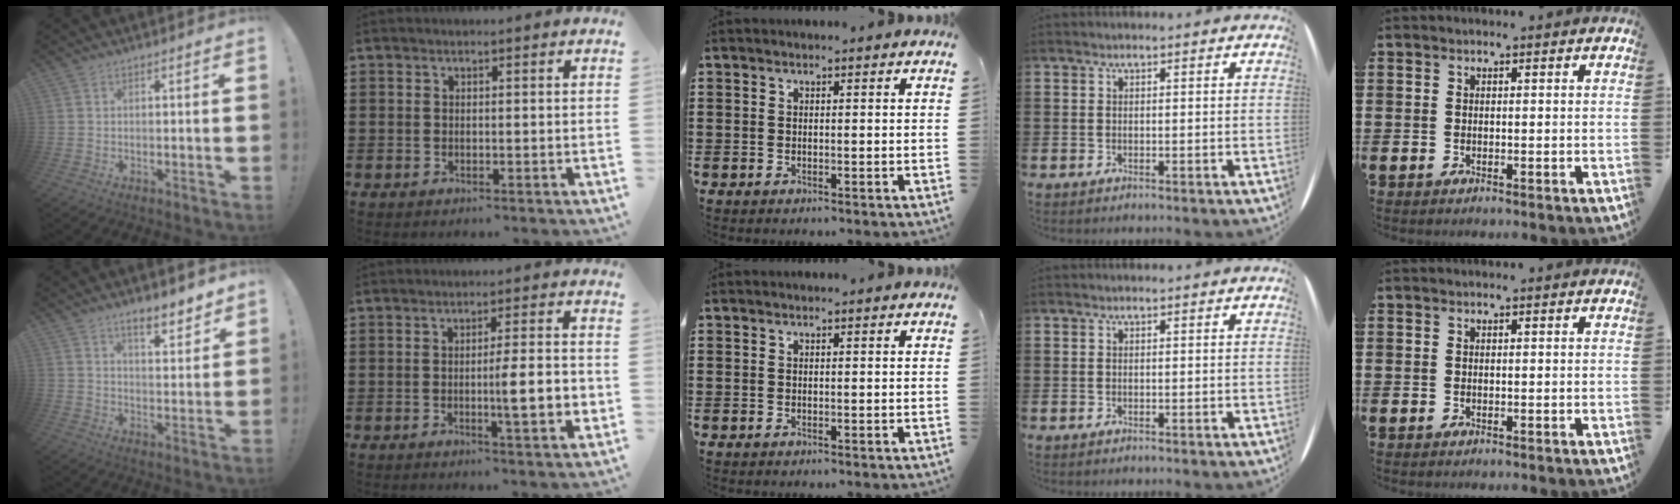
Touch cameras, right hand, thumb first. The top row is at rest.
{"thumb": {"total": 7.3, "force": [5.8, 1.7, 4.0], "torque": [-0.050, -0.037, 0.100]}, "index": {"total": 7.2, "force": [-1.1, 0.9, 7.0], "torque": [-0.099, -0.011, -0.023]}}